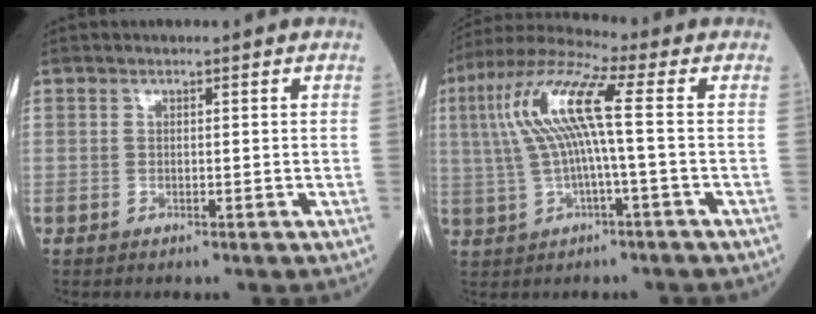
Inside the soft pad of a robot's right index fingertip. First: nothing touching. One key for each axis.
{"total": 11.1, "fx": 1.1, "fy": 1.0, "fz": 11.0, "tx": -0.231, "ty": 0.033, "tz": 0.017}